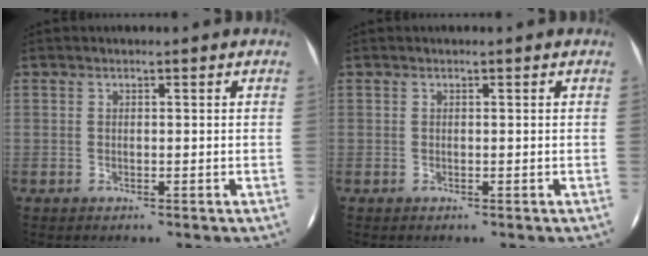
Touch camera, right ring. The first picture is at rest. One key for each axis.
{"total": 0.0}